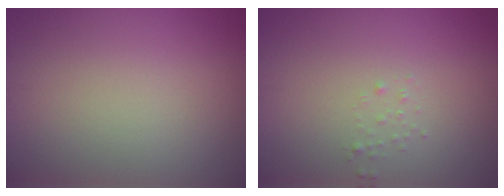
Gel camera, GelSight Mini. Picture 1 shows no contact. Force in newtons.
{"total": 0.6, "press": 0.6, "slide": 0.1}